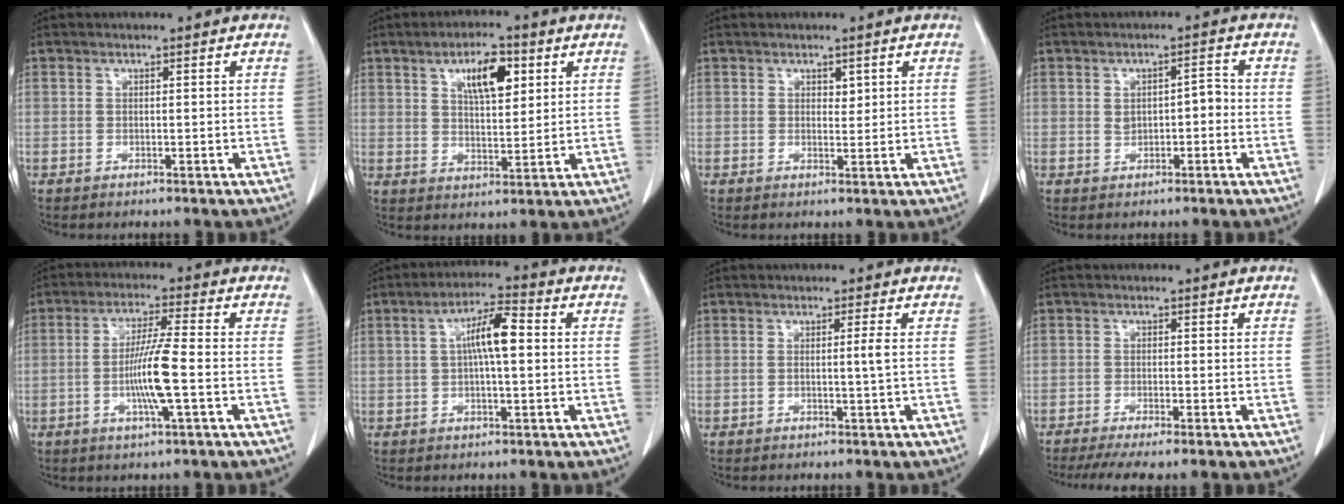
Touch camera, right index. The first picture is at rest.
{"total": 7.9, "force": [3.5, 2.7, 6.5], "torque": [-0.112, 0.005, 0.062]}
{"total": 1.5, "force": [0.8, 0.8, 0.9], "torque": [-0.011, -0.004, 0.015]}
{"total": 3.3, "force": [-0.2, 1.7, 2.8], "torque": [-0.044, 0.019, 0.003]}
{"total": 8.1, "force": [-1.7, -0.3, 7.9], "torque": [-0.153, -0.007, -0.034]}
{"total": 6.9, "force": [0.9, 1.3, 6.7], "torque": [-0.125, 0.018, 0.012]}
{"total": 1.4, "force": [0.0, -0.6, 1.3], "torque": [-0.021, -0.002, -0.002]}
{"total": 6.6, "force": [-5.2, 0.5, 4.0], "torque": [-0.058, -0.010, -0.080]}